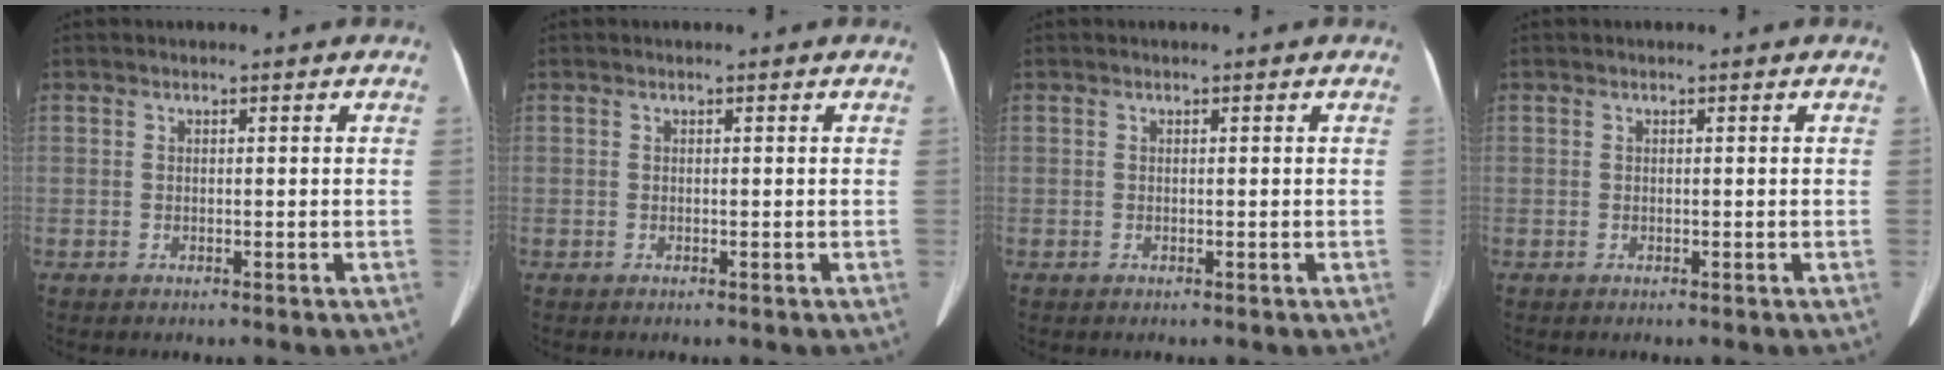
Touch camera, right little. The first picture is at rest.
{"total": 0.0}
{"total": 0.0}
{"total": 0.0}